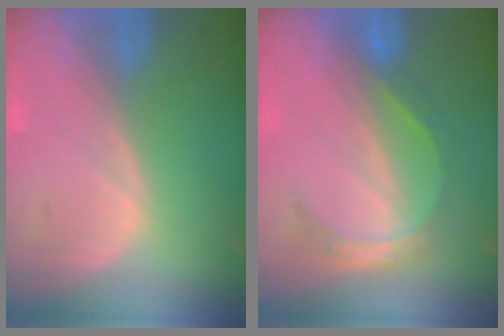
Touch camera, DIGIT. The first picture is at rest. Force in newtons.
{"total": 5.5, "press": 4.8, "slide": 2.8}